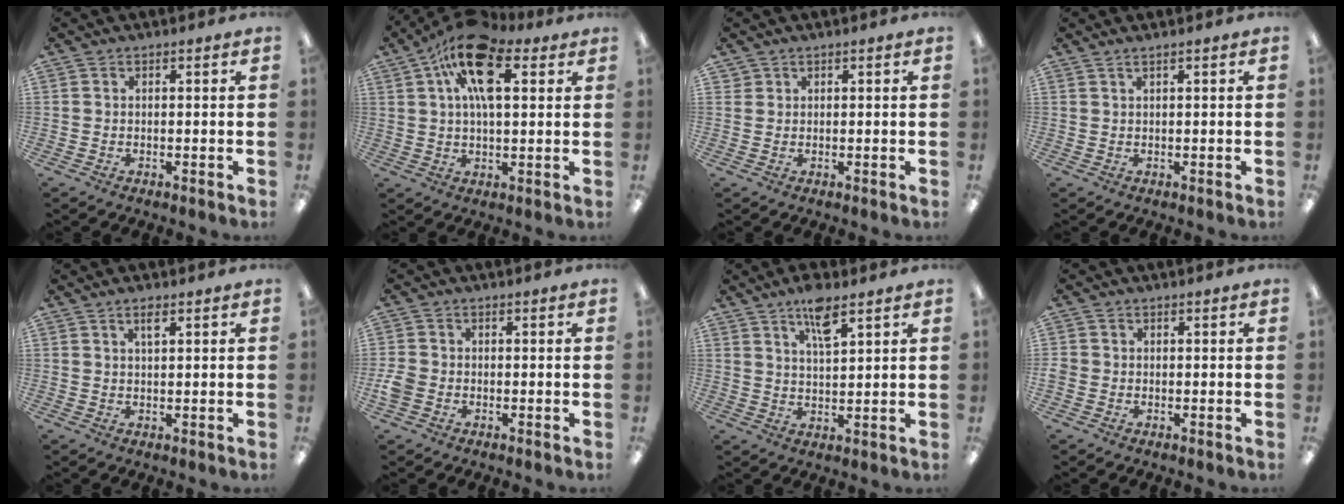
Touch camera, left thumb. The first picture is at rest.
{"total": 17.2, "force": [7.2, 8.6, 13.1], "torque": [-0.235, -0.011, 0.122]}
{"total": 1.1, "force": [0.8, 0.7, 0.0], "torque": [-0.002, 0.000, 0.015]}
{"total": 1.1, "force": [0.8, -0.1, 0.8], "torque": [-0.016, -0.001, 0.014]}
{"total": 2.3, "force": [1.4, 0.7, 1.7], "torque": [-0.030, 0.001, 0.022]}
{"total": 3.6, "force": [-1.2, 2.9, 1.9], "torque": [-0.034, 0.007, -0.021]}
{"total": 6.8, "force": [4.7, 1.8, 4.5], "torque": [-0.077, -0.018, 0.078]}
{"total": 1.6, "force": [-0.4, 1.4, 0.5], "torque": [-0.007, 0.003, -0.008]}